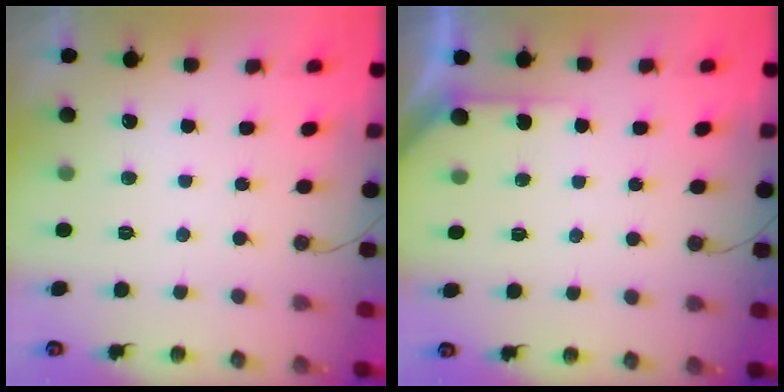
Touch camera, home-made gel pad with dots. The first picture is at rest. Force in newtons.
{"total": 4.3, "press": 4.3, "slide": 0.2}